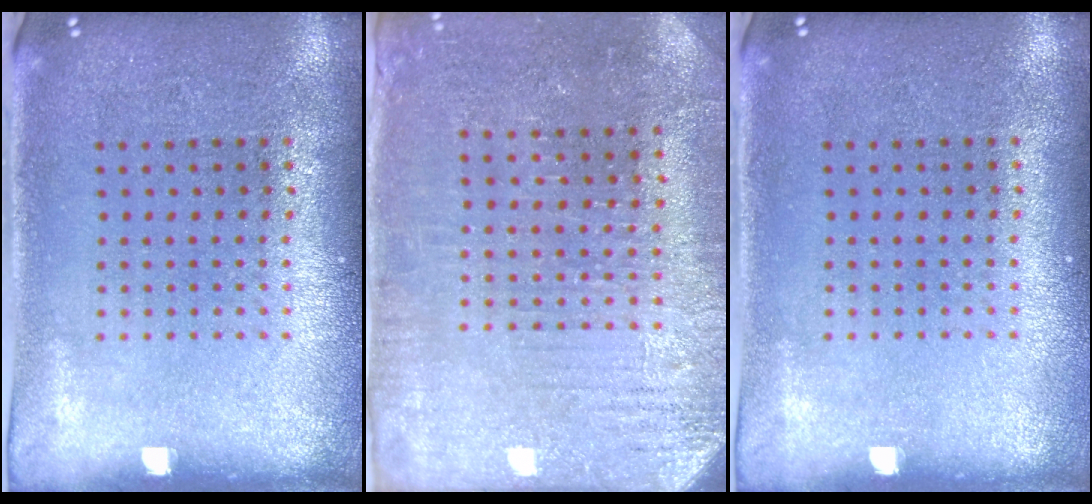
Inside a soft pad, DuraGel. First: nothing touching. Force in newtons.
{"total": 3.0, "press": 2.9, "slide": 0.6}
{"total": 0.0}